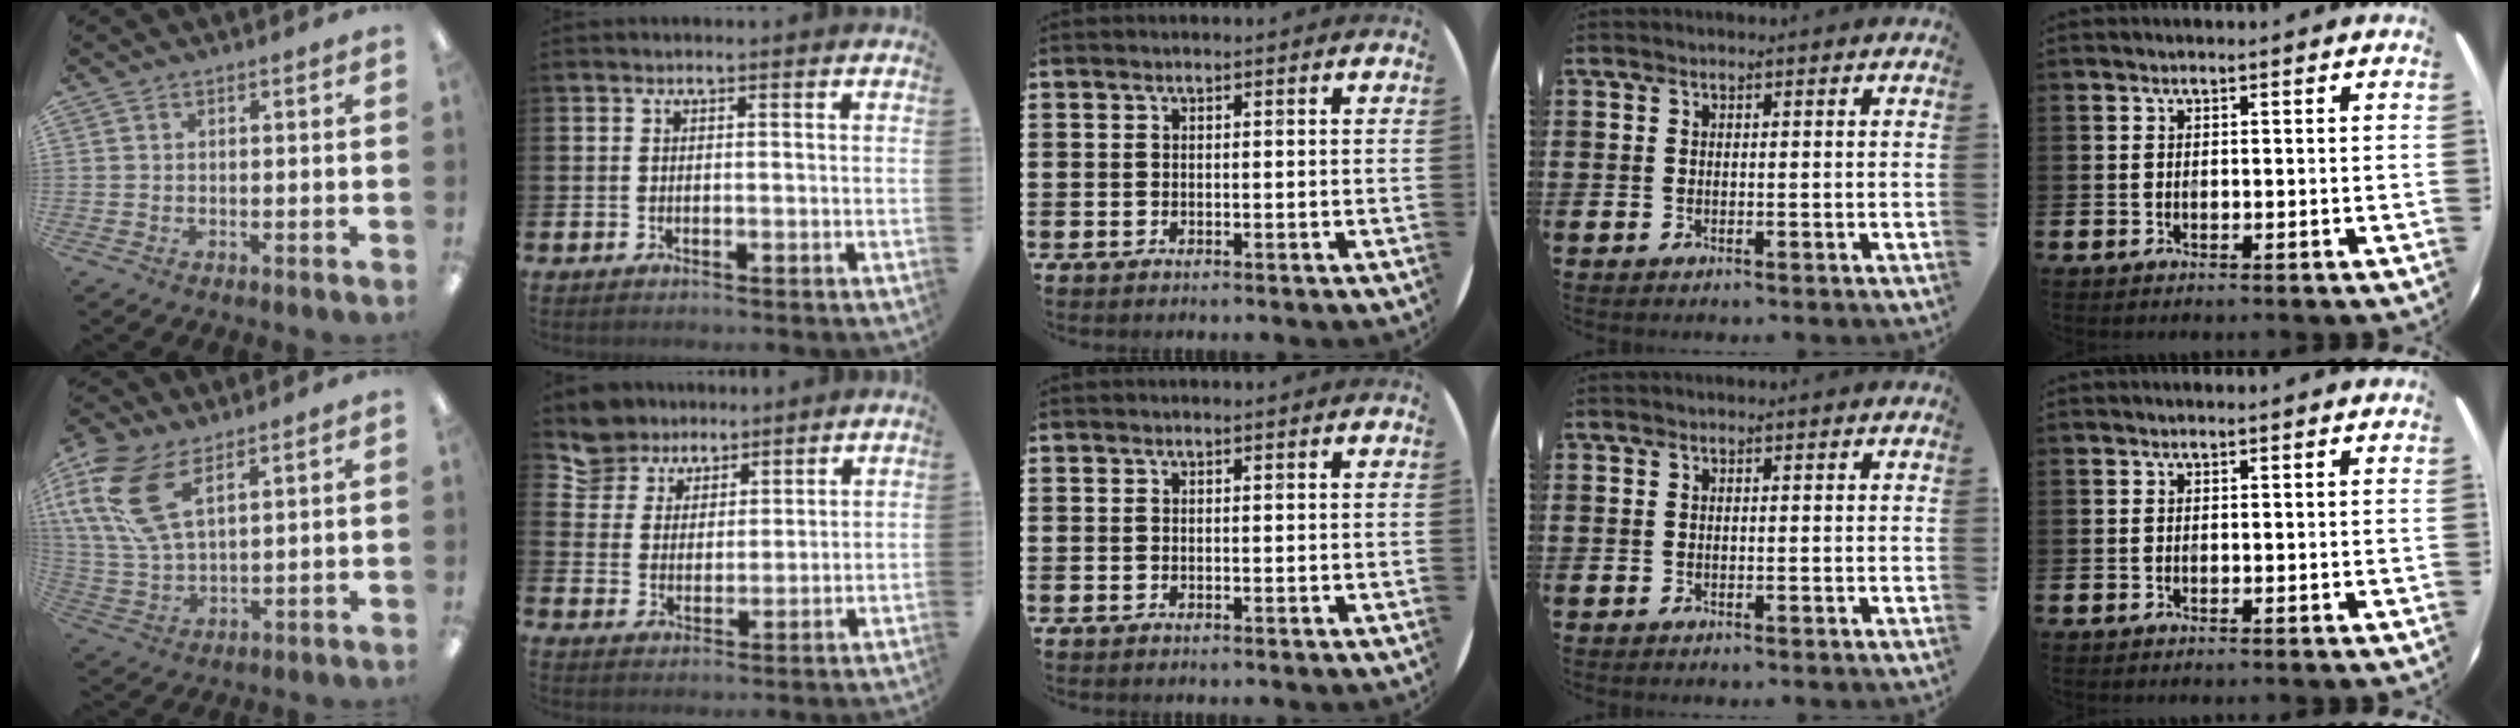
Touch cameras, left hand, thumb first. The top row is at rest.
{"thumb": {"total": 16.0, "force": [8.2, 7.1, 11.7], "torque": [-0.267, -0.027, 0.146]}, "index": {"total": 6.5, "force": [6.0, 2.4, -0.8], "torque": [-0.024, -0.035, 0.111]}}